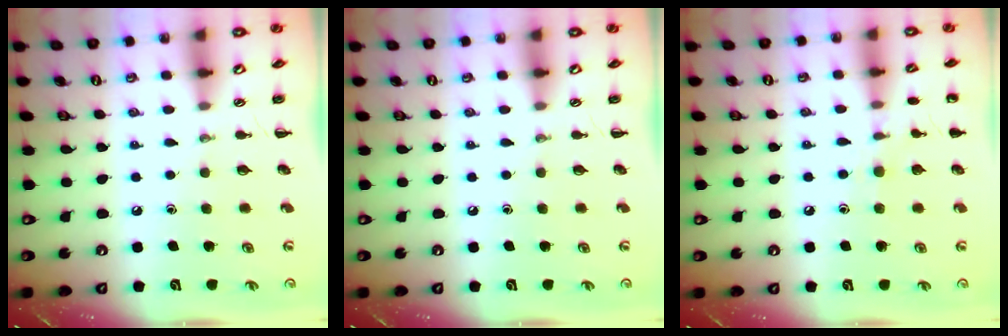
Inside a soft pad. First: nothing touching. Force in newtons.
{"total": 0.0}
{"total": 7.4, "press": 7.2, "slide": 1.9}